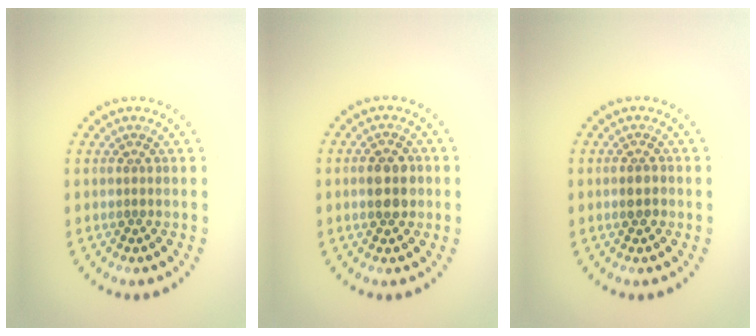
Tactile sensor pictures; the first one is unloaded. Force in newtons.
{"total": 2.9, "press": 2.9, "slide": 0.0}
{"total": 1.5, "press": 1.4, "slide": 0.4}